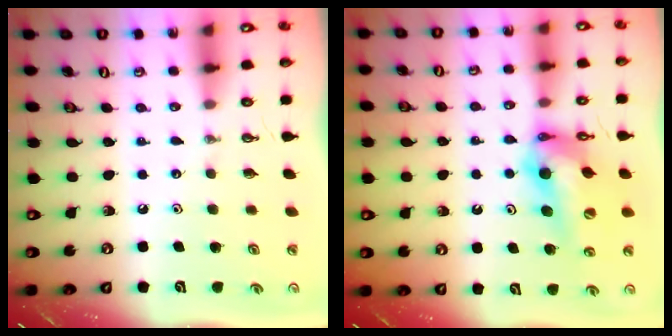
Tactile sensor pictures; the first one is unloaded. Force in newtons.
{"total": 14.2, "press": 14.1, "slide": 1.6}